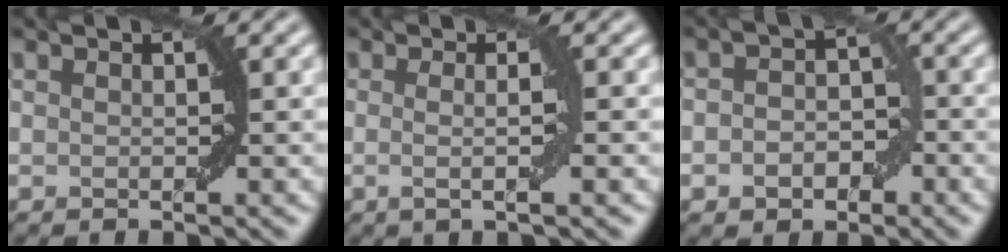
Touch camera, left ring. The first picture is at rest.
{"total": 2.8, "force": [-0.1, 0.7, 2.7], "torque": [-0.031, -0.002, -0.015]}
{"total": 3.6, "force": [-1.1, 2.6, 2.3], "torque": [-0.027, 0.000, -0.021]}